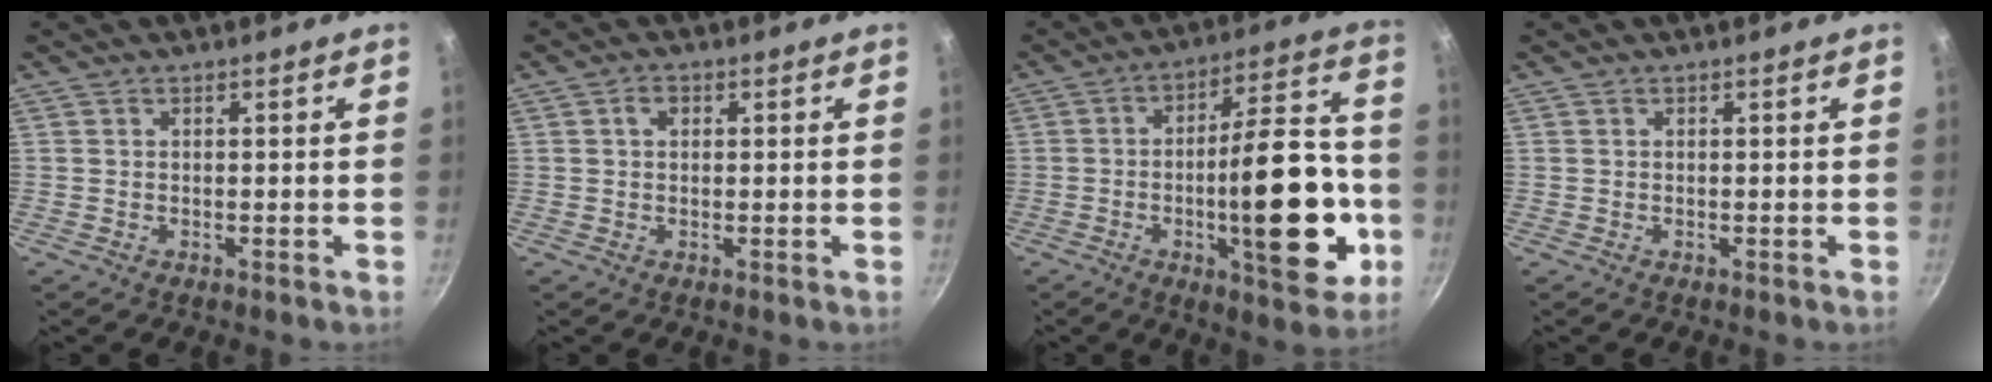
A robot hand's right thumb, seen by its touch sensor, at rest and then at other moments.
{"total": 2.0, "force": [0.5, 1.5, 1.2], "torque": [-0.014, 0.004, 0.005]}
{"total": 22.0, "force": [-5.5, 7.4, 20.0], "torque": [-0.260, 0.036, -0.076]}
{"total": 0.0}